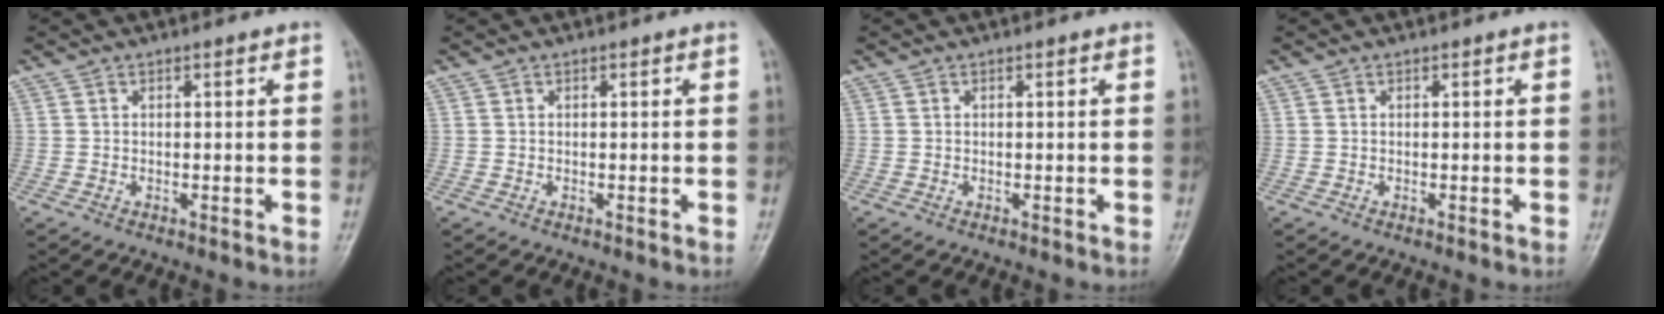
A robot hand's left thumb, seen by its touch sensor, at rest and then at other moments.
{"total": 0.0}
{"total": 0.0}
{"total": 0.0}